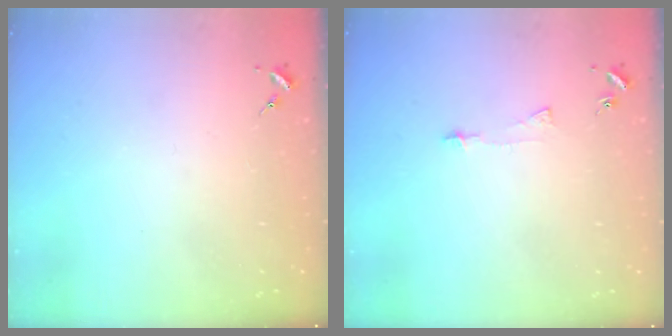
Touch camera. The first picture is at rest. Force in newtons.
{"total": 3.6, "press": 3.6, "slide": 0.3}